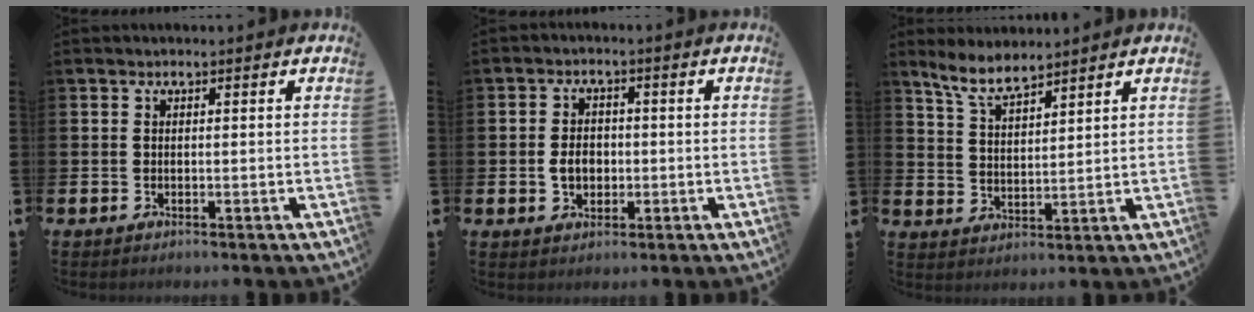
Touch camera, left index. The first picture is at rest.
{"total": 3.5, "force": [-0.5, 2.7, 2.2], "torque": [-0.027, 0.001, -0.016]}
{"total": 6.2, "force": [5.7, 1.1, 2.1], "torque": [-0.064, -0.017, 0.106]}